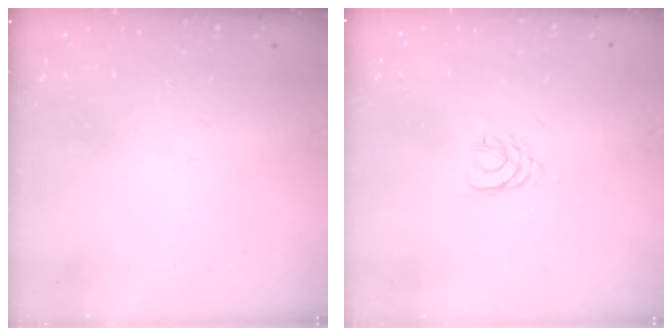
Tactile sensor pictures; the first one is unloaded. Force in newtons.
{"total": 2.4, "press": 2.3, "slide": 0.4}